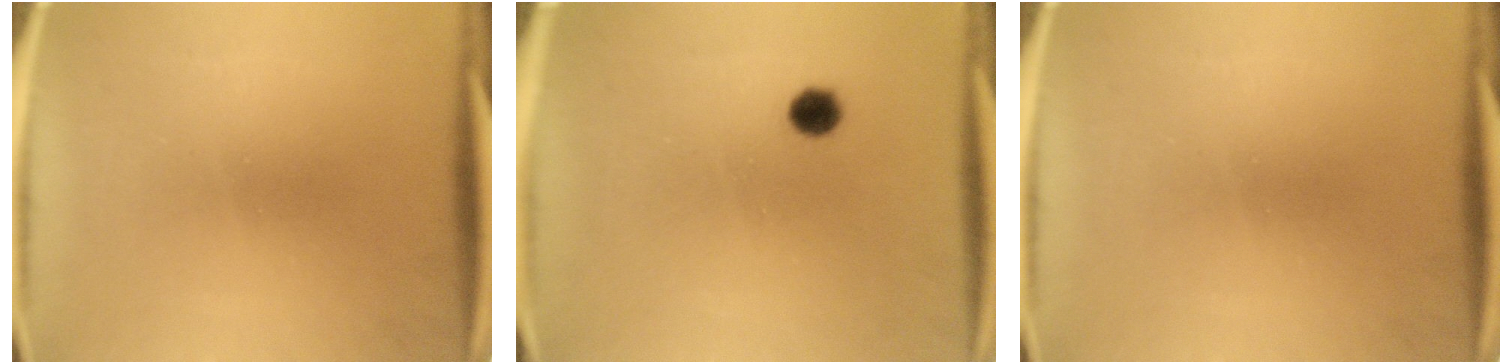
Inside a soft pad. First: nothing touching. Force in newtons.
{"total": 2.5}
{"total": 0.0}